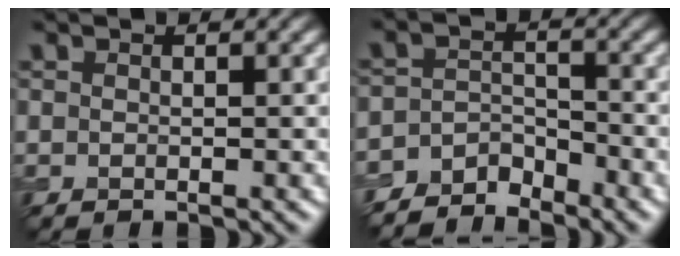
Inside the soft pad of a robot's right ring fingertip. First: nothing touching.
{"total": 4.3, "force": [-4.0, 1.5, 0.7], "torque": [-0.006, 0.000, -0.077]}